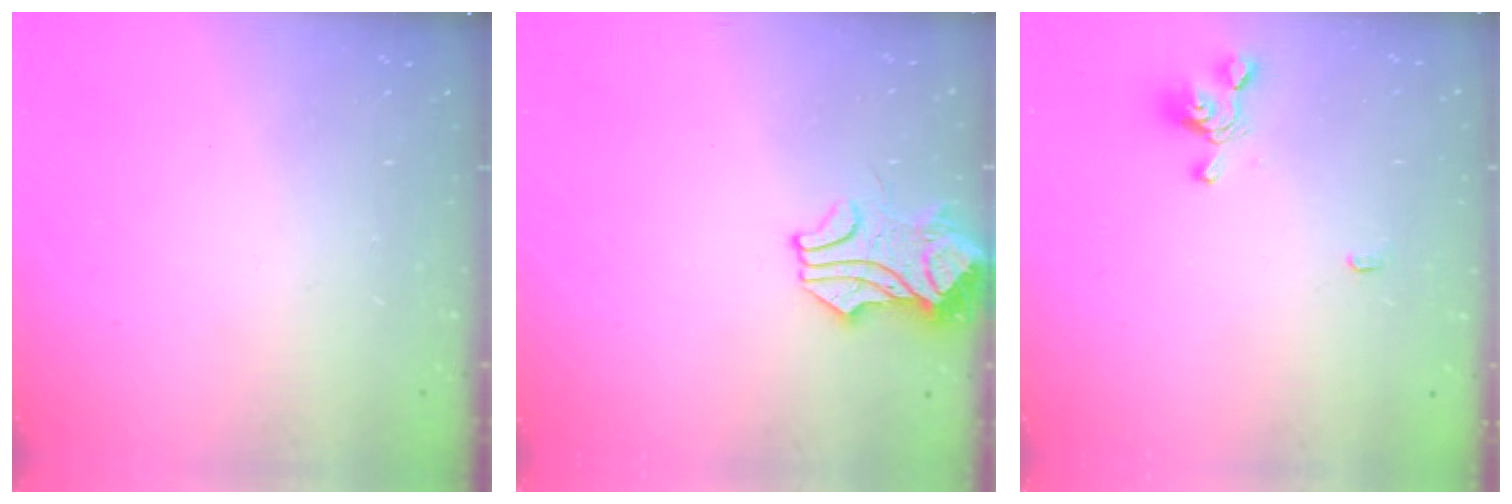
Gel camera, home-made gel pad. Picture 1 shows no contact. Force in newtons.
{"total": 1.8, "press": 1.6, "slide": 0.8}
{"total": 2.3, "press": 2.3, "slide": 0.2}